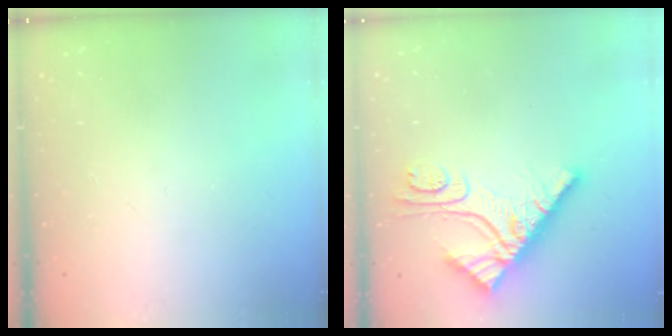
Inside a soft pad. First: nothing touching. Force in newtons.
{"total": 11.8, "press": 11.7, "slide": 0.9}